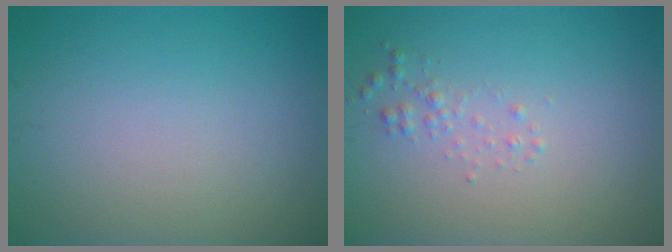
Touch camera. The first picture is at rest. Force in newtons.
{"total": 1.1, "press": 1.1, "slide": 0.0}